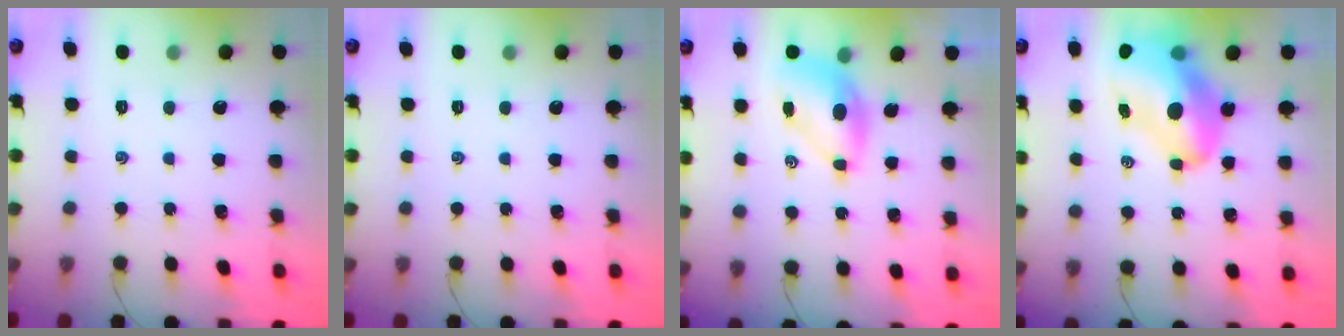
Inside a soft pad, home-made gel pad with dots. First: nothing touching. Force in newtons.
{"total": 0.0}
{"total": 6.9, "press": 6.7, "slide": 1.5}
{"total": 15.2, "press": 14.6, "slide": 4.2}